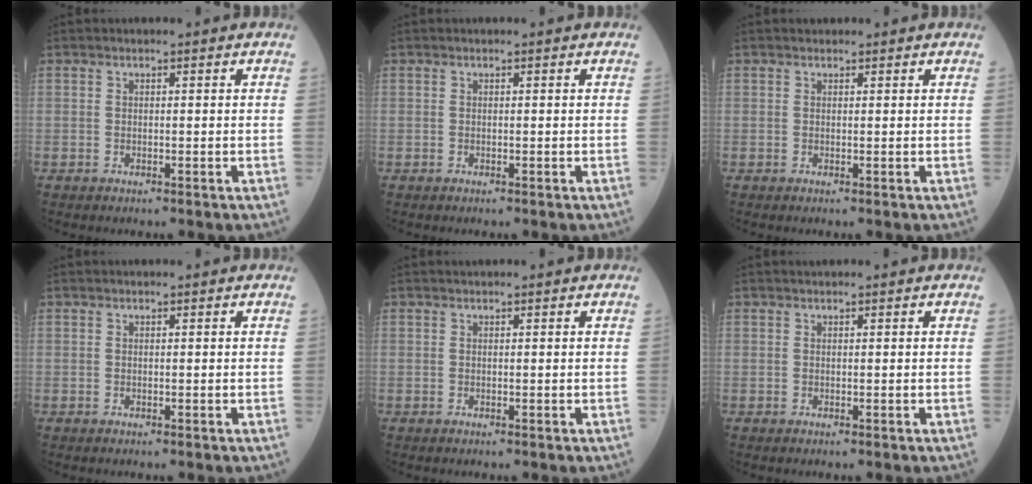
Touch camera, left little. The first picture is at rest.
{"total": 0.0}
{"total": 0.5, "force": [0.4, 0.3, 0.0], "torque": [-0.008, 0.003, 0.006]}
{"total": 0.0}
{"total": 0.0}
{"total": 0.0}